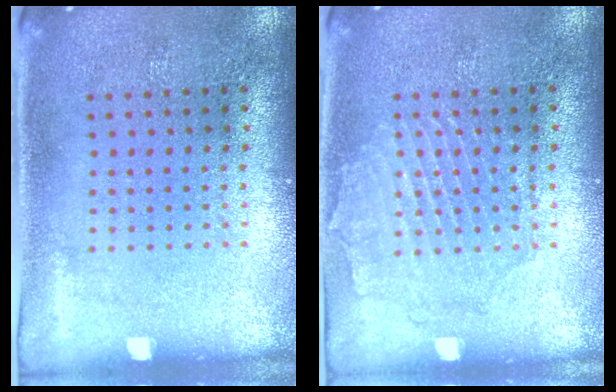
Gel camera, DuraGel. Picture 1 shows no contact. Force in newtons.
{"total": 1.5, "press": 1.5, "slide": 0.1}